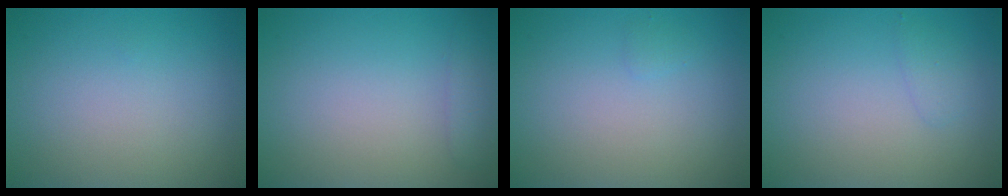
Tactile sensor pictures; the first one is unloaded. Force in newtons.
{"total": 1.5, "press": 1.5, "slide": 0.1}
{"total": 0.5, "press": 0.5, "slide": 0.1}
{"total": 1.0, "press": 0.9, "slide": 0.1}